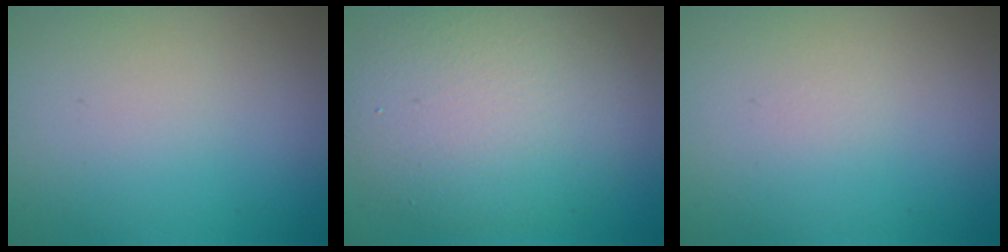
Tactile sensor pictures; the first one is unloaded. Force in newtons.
{"total": 8.1, "press": 8.0, "slide": 0.5}
{"total": 0.0}